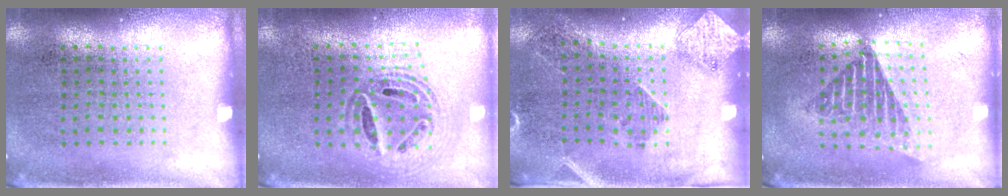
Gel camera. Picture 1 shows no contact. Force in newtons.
{"total": 0.9, "press": 0.9, "slide": 0.2}
{"total": 1.8, "press": 1.4, "slide": 1.2}
{"total": 1.7, "press": 1.4, "slide": 1.1}